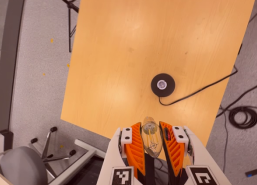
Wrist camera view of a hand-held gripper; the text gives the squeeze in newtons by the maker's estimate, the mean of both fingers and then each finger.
{"total": 21.1, "left": 22.8, "right": 19.3}